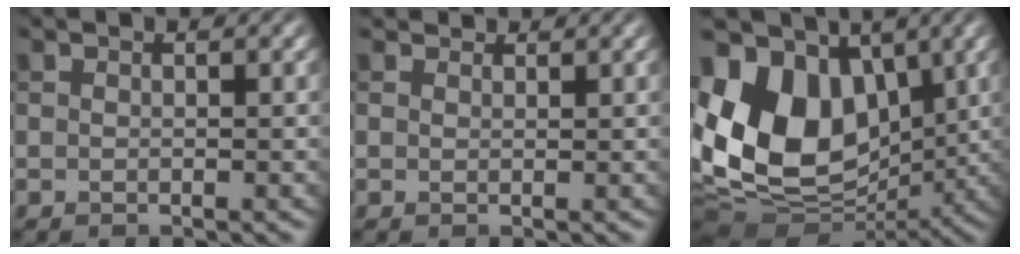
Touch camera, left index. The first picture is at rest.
{"total": 1.3, "force": [1.1, 0.6, 0.3], "torque": [-0.013, -0.002, 0.011]}
{"total": 13.2, "force": [1.4, 9.1, 9.4], "torque": [-0.202, 0.002, 0.012]}